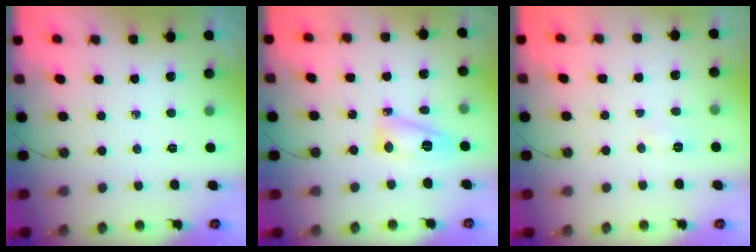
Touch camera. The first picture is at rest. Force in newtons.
{"total": 10.0, "press": 9.9, "slide": 0.8}
{"total": 4.4, "press": 4.3, "slide": 0.6}